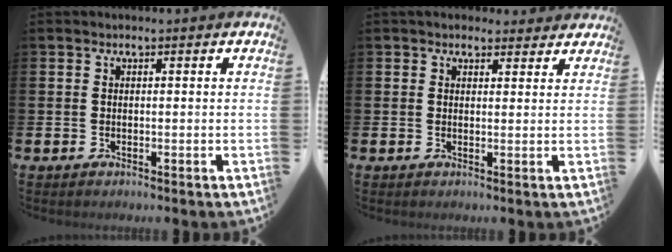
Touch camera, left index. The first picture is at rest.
{"total": 2.4, "force": [2.2, 0.9, 0.1], "torque": [0.010, -0.009, 0.037]}